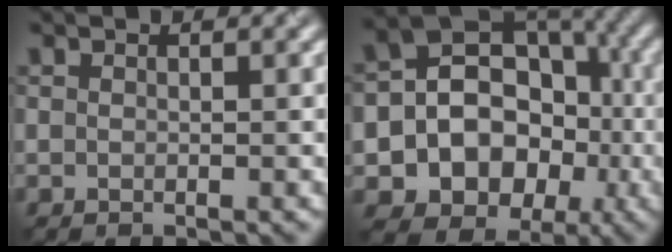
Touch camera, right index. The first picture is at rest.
{"total": 12.6, "force": [-2.2, 11.0, 5.8], "torque": [-0.091, 0.016, -0.052]}